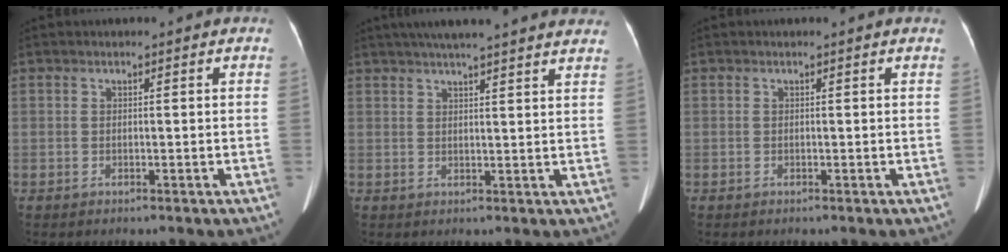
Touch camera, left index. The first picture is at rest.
{"total": 19.8, "force": [17.4, 1.3, 9.5], "torque": [-0.145, 0.030, 0.216]}
{"total": 0.9, "force": [0.8, 0.2, 0.3], "torque": [-0.011, 0.012, 0.002]}